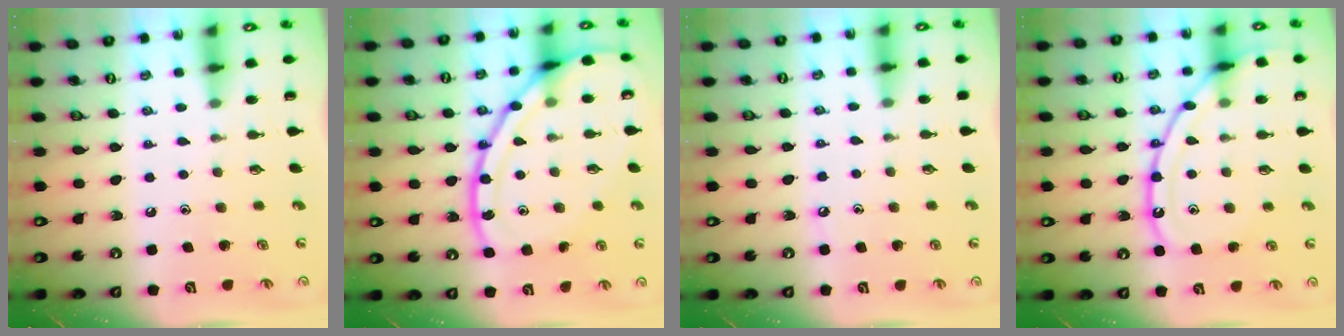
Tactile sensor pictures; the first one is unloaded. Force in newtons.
{"total": 19.6, "press": 19.5, "slide": 2.0}
{"total": 2.9, "press": 2.8, "slide": 0.4}
{"total": 15.4, "press": 15.4, "slide": 1.2}